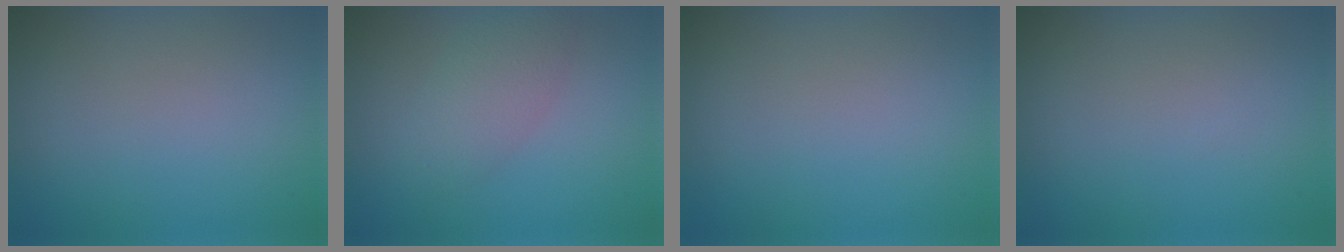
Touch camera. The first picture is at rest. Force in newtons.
{"total": 3.0, "press": 3.0, "slide": 0.1}
{"total": 0.0}
{"total": 0.0}